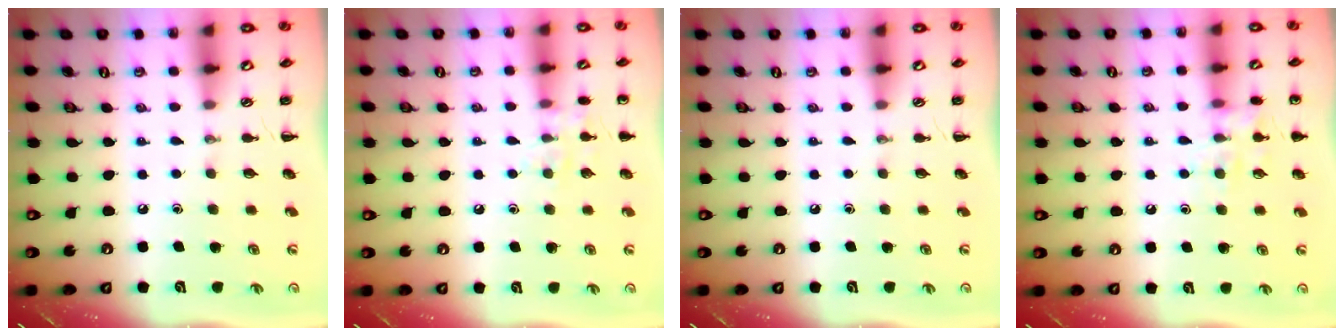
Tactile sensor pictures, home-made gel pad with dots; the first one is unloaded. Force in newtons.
{"total": 7.4, "press": 7.3, "slide": 1.1}
{"total": 0.0}
{"total": 9.9, "press": 9.9, "slide": 1.2}